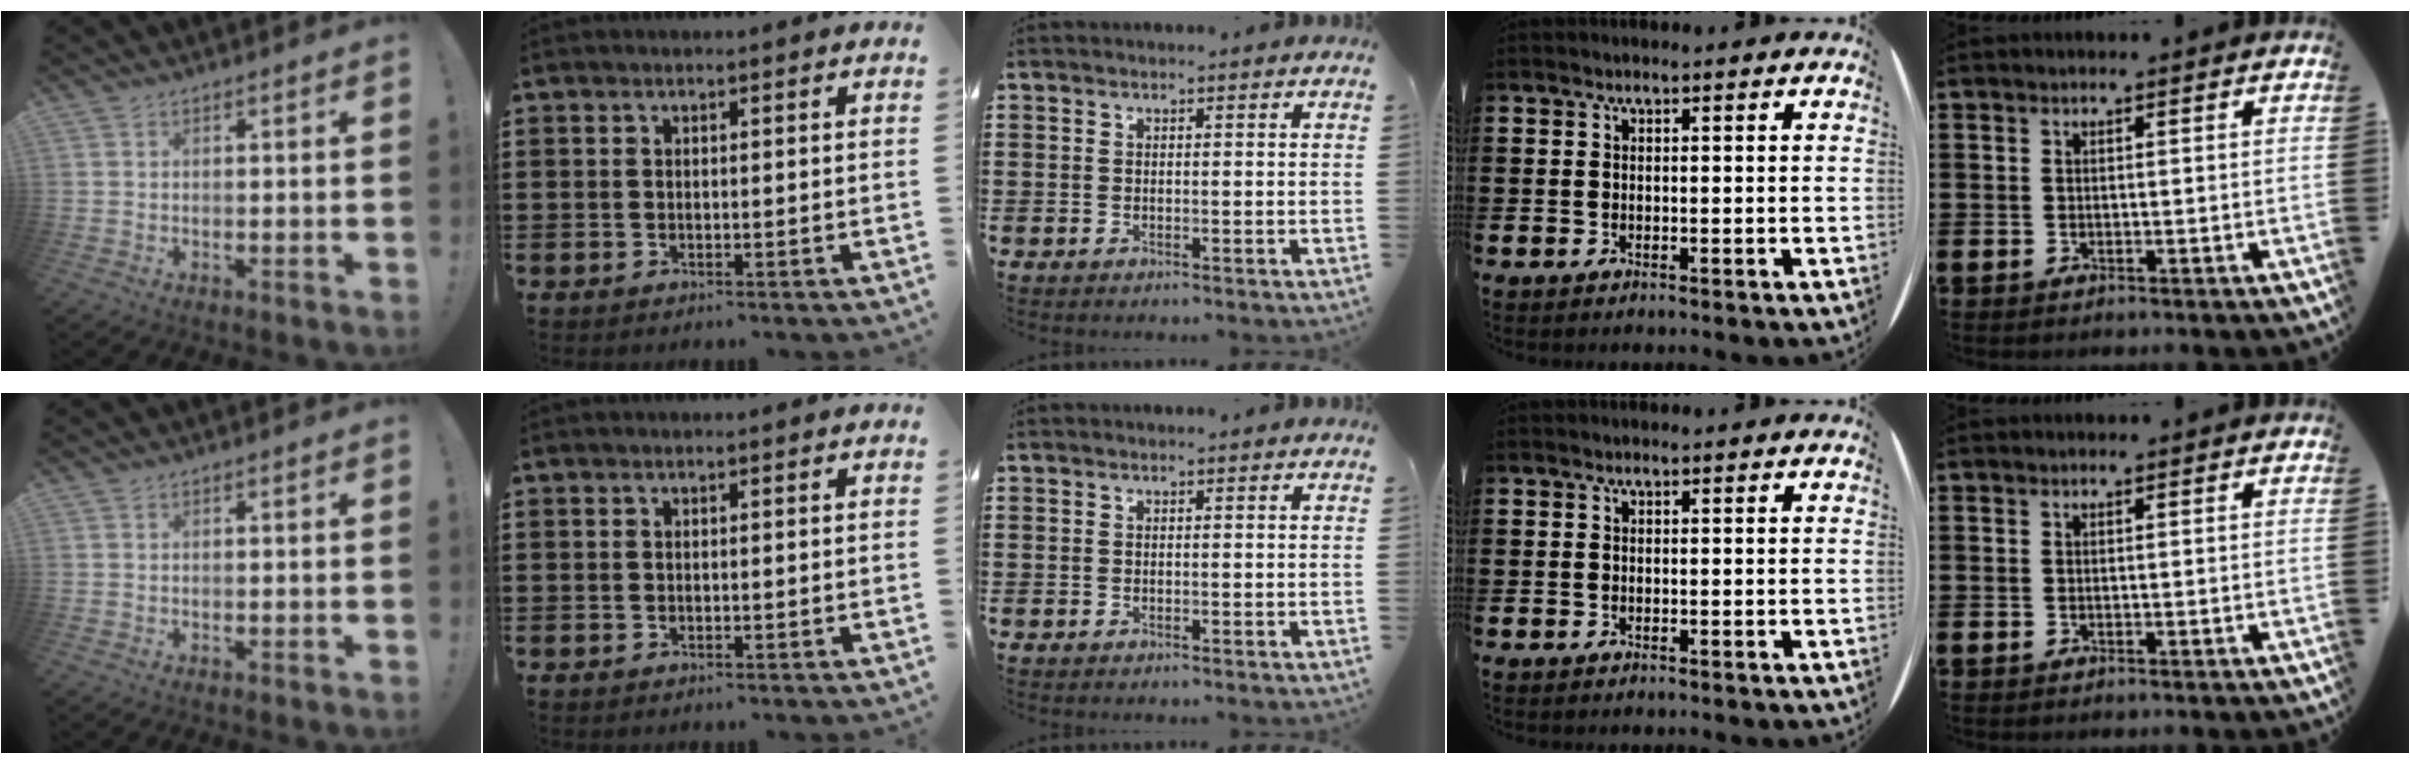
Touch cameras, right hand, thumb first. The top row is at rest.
{}